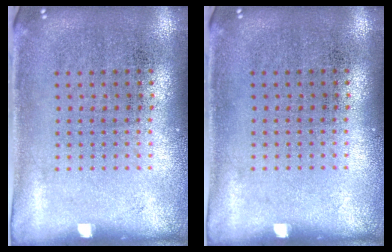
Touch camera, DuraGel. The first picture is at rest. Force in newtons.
{"total": 0.0}